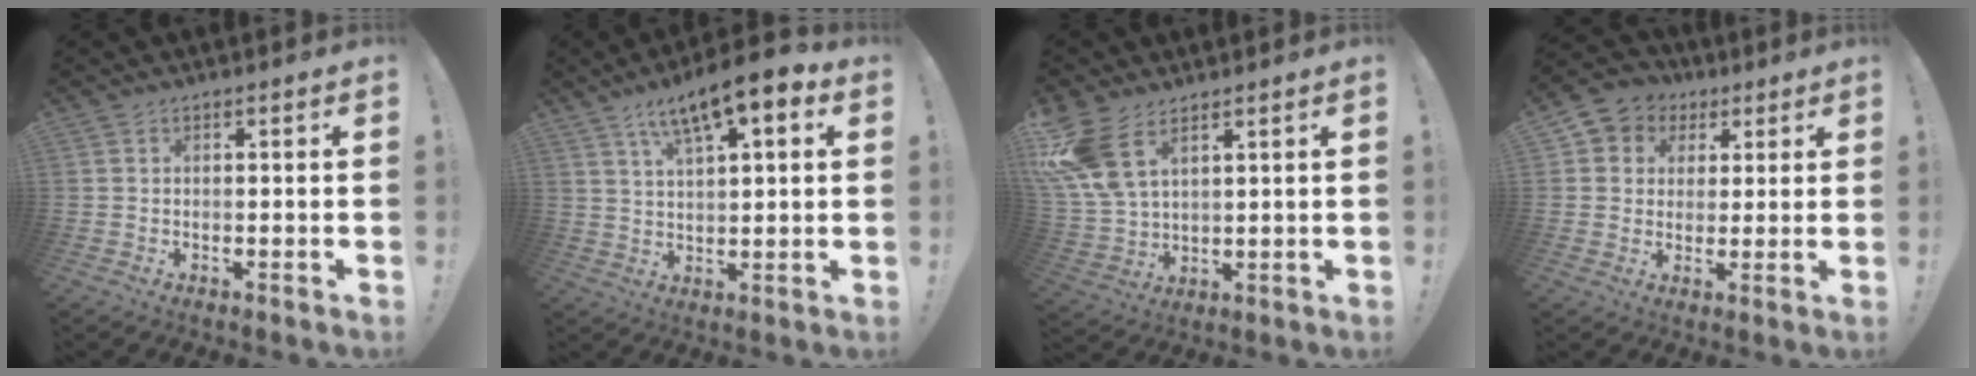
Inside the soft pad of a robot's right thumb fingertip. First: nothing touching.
{"total": 10.6, "force": [6.3, 2.7, 8.1], "torque": [-0.136, -0.031, 0.107]}
{"total": 11.1, "force": [6.3, 5.7, 7.2], "torque": [-0.148, -0.028, 0.125]}
{"total": 6.9, "force": [1.4, 6.6, 1.7], "torque": [-0.024, -0.001, 0.034]}